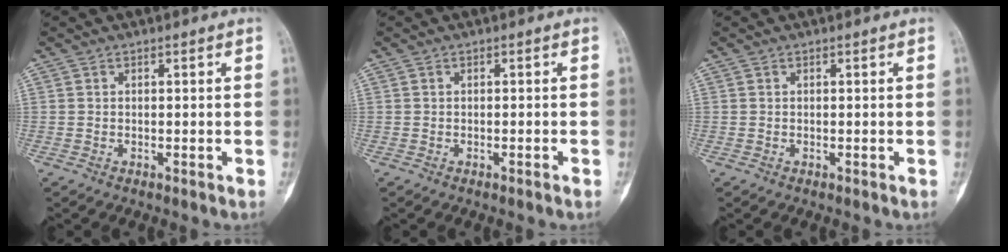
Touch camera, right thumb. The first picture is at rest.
{"total": 0.8, "force": [-0.5, 0.0, 0.6], "torque": [-0.015, 0.000, -0.003]}
{"total": 0.0}